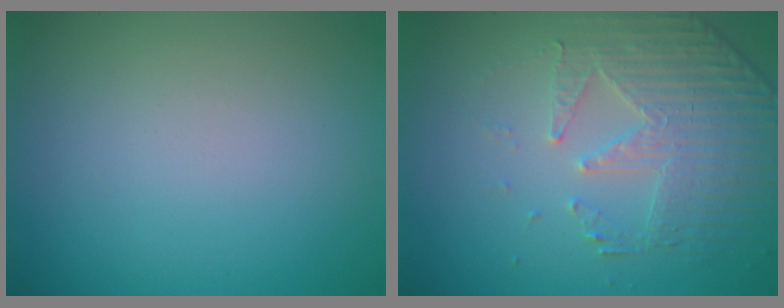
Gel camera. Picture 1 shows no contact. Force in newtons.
{"total": 4.9, "press": 3.7, "slide": 3.2}